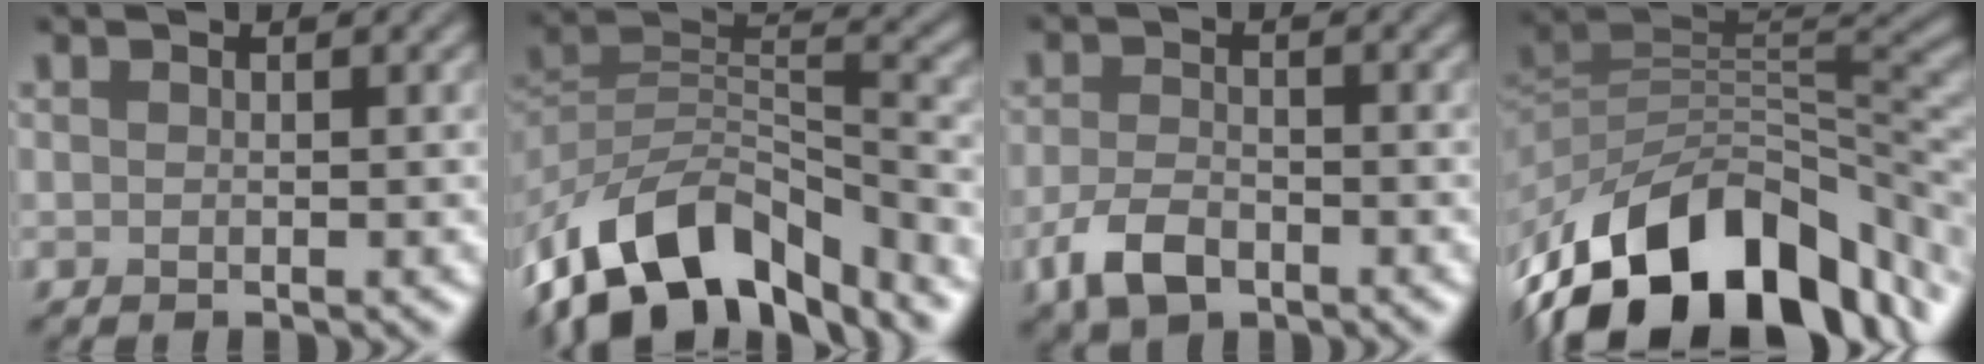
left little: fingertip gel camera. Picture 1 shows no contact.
{"total": 12.3, "force": [-8.3, 6.1, 6.7], "torque": [-0.123, 0.019, -0.164]}
{"total": 3.8, "force": [-2.2, 2.0, 2.3], "torque": [-0.049, -0.004, -0.048]}
{"total": 14.0, "force": [-6.7, 8.3, 9.1], "torque": [-0.156, 0.008, -0.121]}